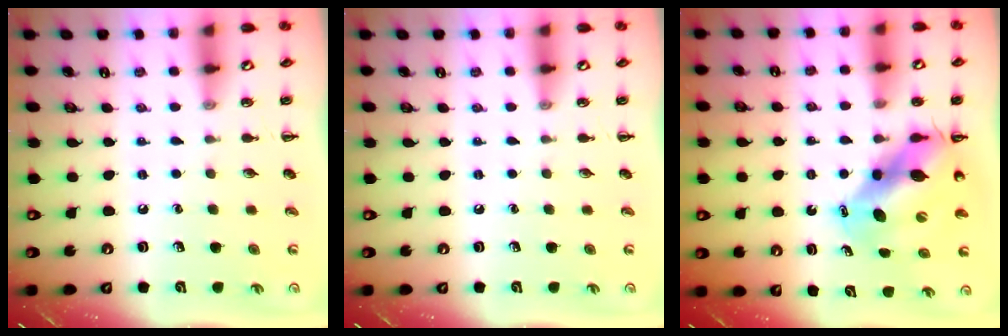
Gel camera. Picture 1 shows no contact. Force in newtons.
{"total": 0.0}
{"total": 11.1, "press": 10.7, "slide": 3.2}